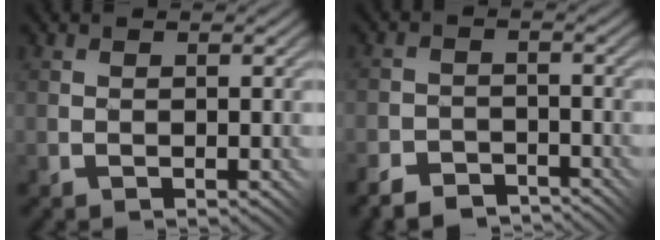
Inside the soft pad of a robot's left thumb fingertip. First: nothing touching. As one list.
[{"total": 4.1, "force": [-3.9, 1.3, 0.7], "torque": [-0.011, 0.002, -0.078]}]